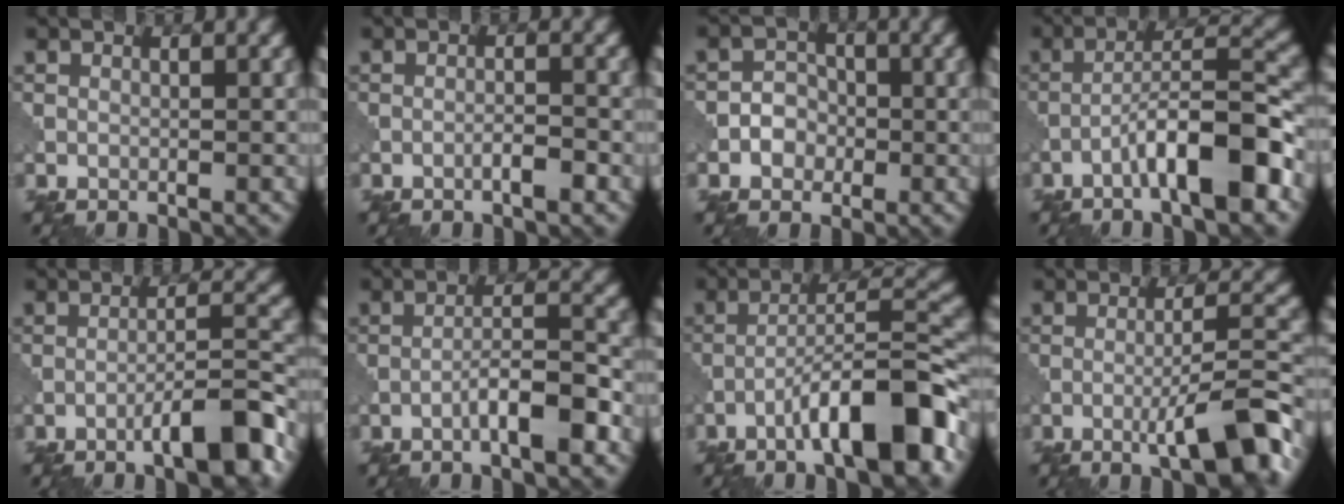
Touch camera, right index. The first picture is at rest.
{"total": 1.6, "force": [-0.9, 0.2, 1.3], "torque": [-0.021, 0.005, -0.018]}
{"total": 2.2, "force": [-0.7, 1.9, 0.8], "torque": [0.002, 0.004, -0.020]}
{"total": 7.9, "force": [-3.9, 1.3, 6.8], "torque": [-0.108, 0.024, -0.068]}
{"total": 6.1, "force": [-3.8, 0.9, 4.7], "torque": [-0.064, 0.016, -0.063]}
{"total": 4.6, "force": [-2.3, 0.7, 4.0], "torque": [-0.065, 0.015, -0.044]}
{"total": 9.6, "force": [-5.4, 1.6, 7.8], "torque": [-0.116, 0.024, -0.089]}
{"total": 7.3, "force": [-3.5, 1.0, 6.3], "torque": [-0.092, 0.013, -0.059]}